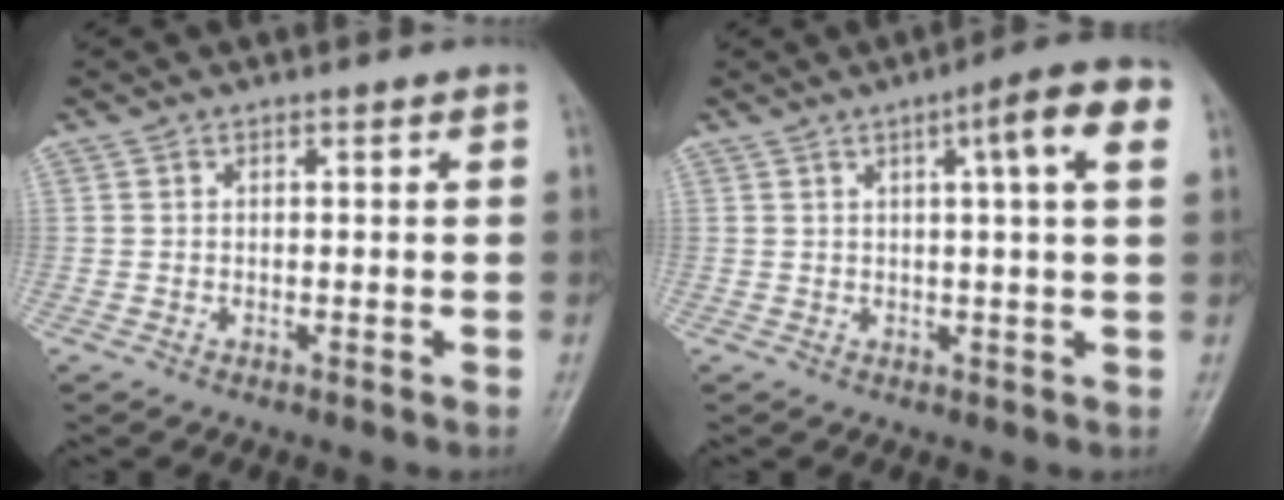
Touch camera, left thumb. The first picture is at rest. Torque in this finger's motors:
{"motor_torque": [1.07, 0.99, 1.05, -0.33, 0.01]}